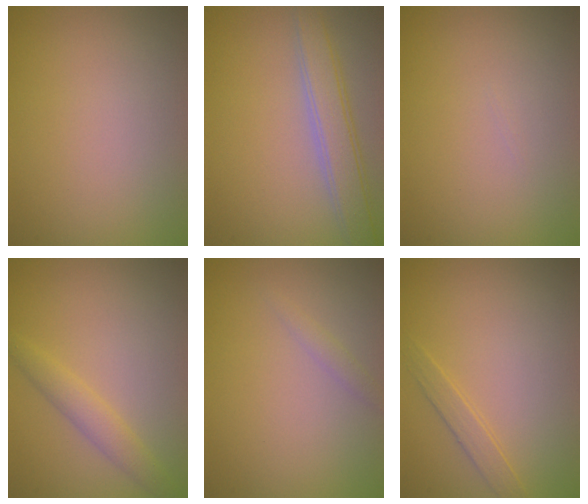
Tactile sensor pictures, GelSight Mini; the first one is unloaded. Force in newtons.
{"total": 3.8, "press": 3.8, "slide": 0.2}
{"total": 0.0}
{"total": 2.2, "press": 2.2, "slide": 0.1}
{"total": 0.9, "press": 0.9, "slide": 0.0}
{"total": 1.4, "press": 1.4, "slide": 0.1}